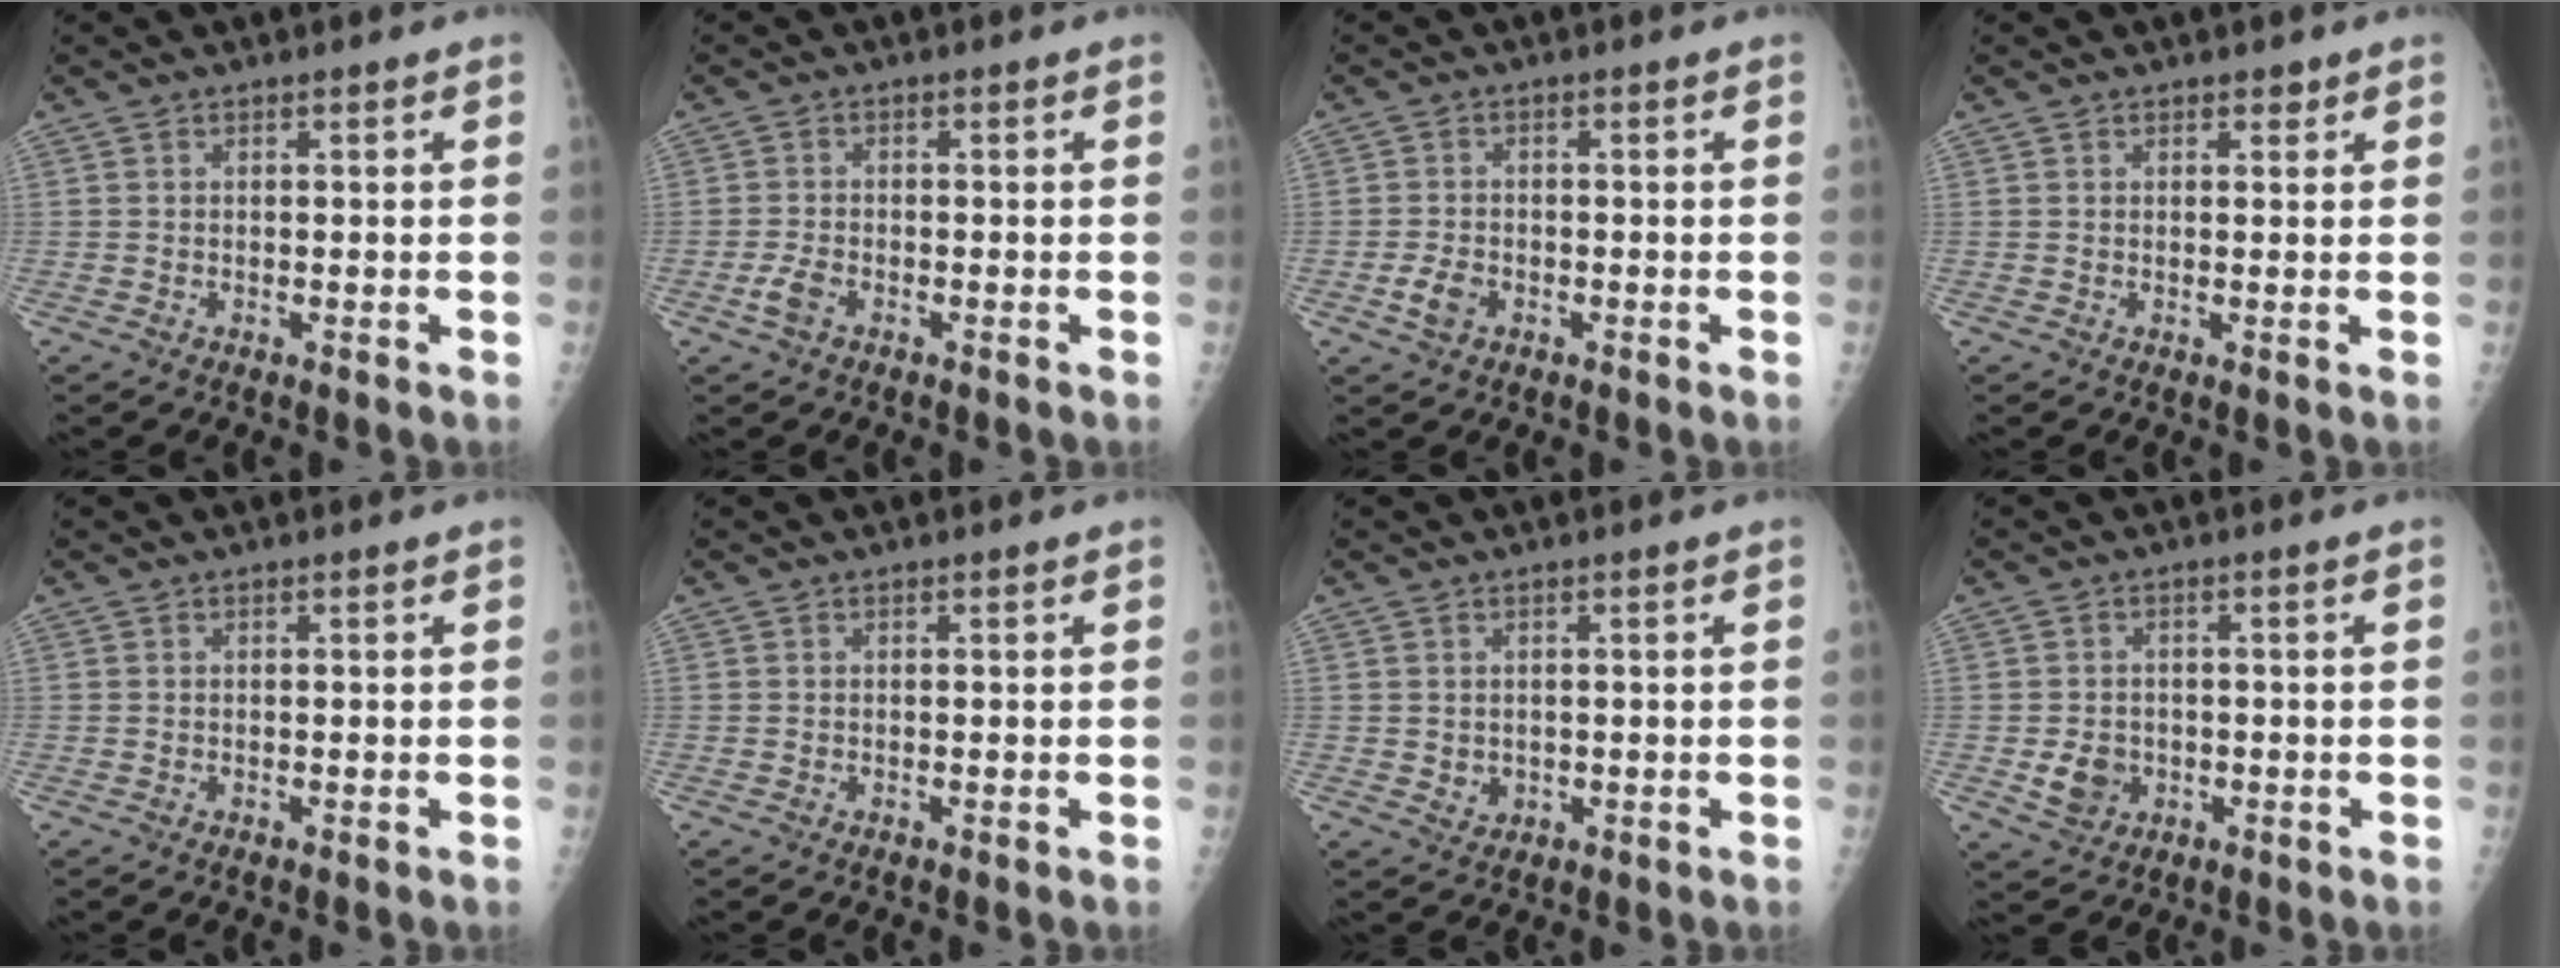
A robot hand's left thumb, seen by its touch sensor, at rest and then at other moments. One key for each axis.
{"total": 2.9, "fx": -1.4, "fy": 1.7, "fz": 1.9, "tx": -0.042, "ty": 0.002, "tz": -0.027}
{"total": 3.4, "fx": -1.3, "fy": 2.4, "fz": 2.0, "tx": -0.036, "ty": 0.003, "tz": -0.023}
{"total": 1.4, "fx": 1.0, "fy": 0.9, "fz": 0.5, "tx": 0.006, "ty": -0.005, "tz": 0.010}
{"total": 0.0}
{"total": 0.0}
{"total": 2.0, "fx": 0.2, "fy": 1.9, "fz": 0.8, "tx": -0.010, "ty": -0.003, "tz": 0.010}
{"total": 4.8, "fx": -0.9, "fy": 4.1, "fz": 2.3, "tx": -0.024, "ty": 0.003, "tz": -0.008}